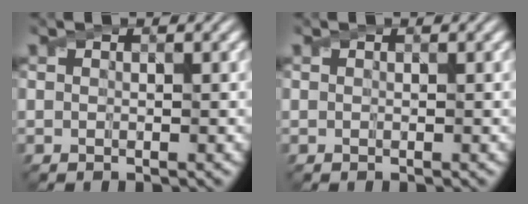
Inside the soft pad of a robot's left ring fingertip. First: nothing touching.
{"total": 0.0}